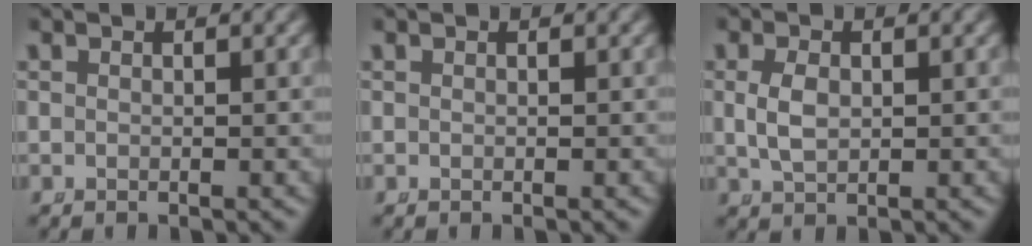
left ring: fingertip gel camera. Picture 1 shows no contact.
{"total": 0.0}
{"total": 2.4, "force": [0.1, 1.5, 1.8], "torque": [-0.048, -0.010, 0.014]}